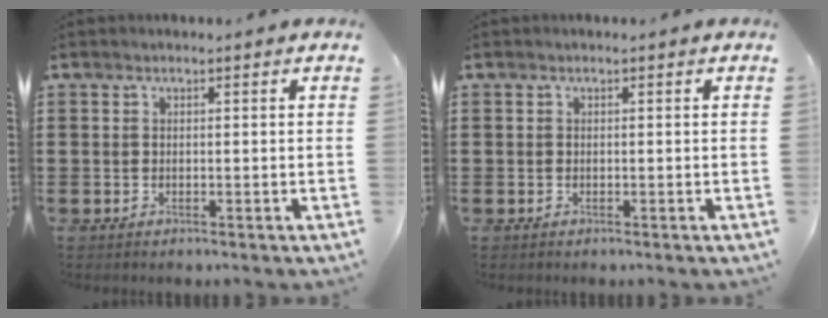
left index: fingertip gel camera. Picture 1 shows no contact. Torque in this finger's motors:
{"motor_torque": [-0.02, 0.02, 0.00, 0.00]}